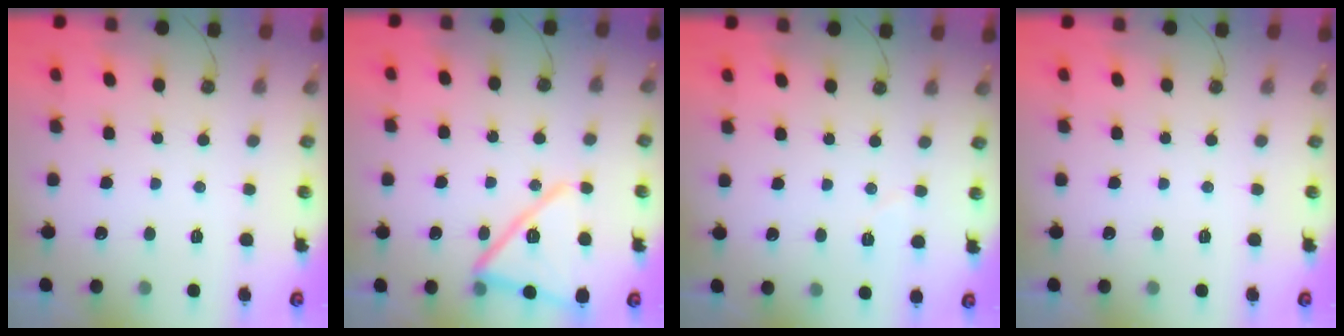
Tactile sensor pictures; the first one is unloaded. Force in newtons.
{"total": 15.5, "press": 14.2, "slide": 6.4}
{"total": 3.4, "press": 3.2, "slide": 1.1}
{"total": 0.0}